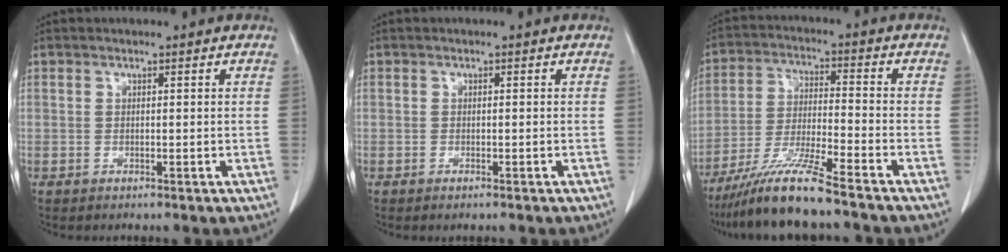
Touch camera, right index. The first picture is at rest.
{"total": 1.0, "force": [-0.7, 0.1, 0.6], "torque": [-0.012, -0.002, -0.010]}
{"total": 10.8, "force": [-8.7, -0.8, 6.3], "torque": [-0.121, -0.027, -0.162]}